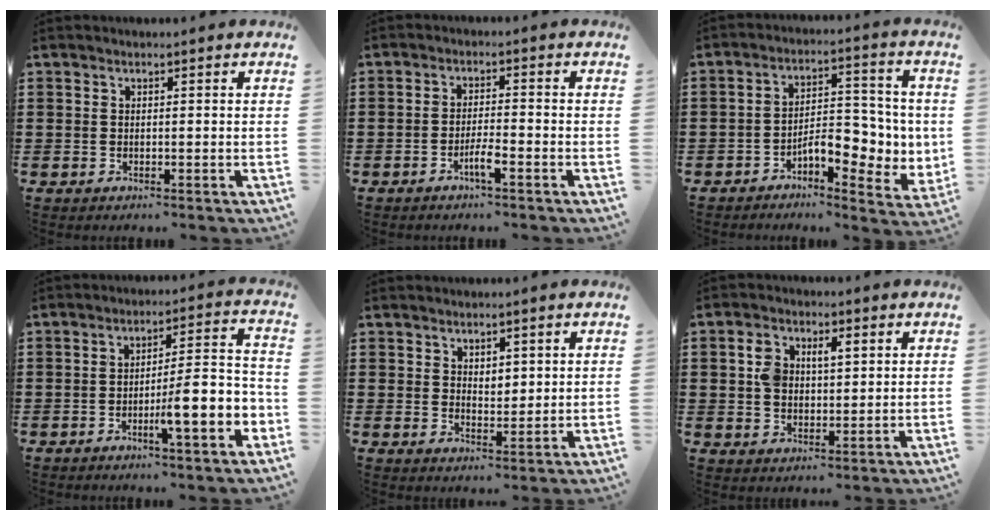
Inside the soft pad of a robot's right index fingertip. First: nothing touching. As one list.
[{"total": 3.2, "force": [-1.9, 0.3, 2.6], "torque": [-0.052, -0.001, -0.036]}, {"total": 7.6, "force": [-2.2, 4.2, 5.9], "torque": [-0.073, -0.005, -0.044]}, {"total": 9.3, "force": [-3.6, 1.3, 8.5], "torque": [-0.121, -0.010, -0.064]}, {"total": 2.5, "force": [2.0, 1.3, 0.6], "torque": [-0.008, 0.005, 0.036]}, {"total": 4.5, "force": [1.1, 3.0, 3.2], "torque": [-0.072, 0.014, 0.016]}]